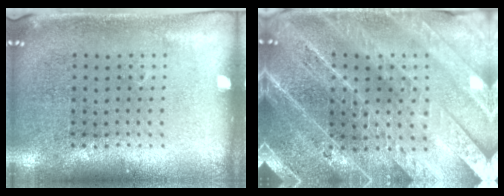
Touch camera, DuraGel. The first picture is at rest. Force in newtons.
{"total": 4.7, "press": 4.1, "slide": 2.3}